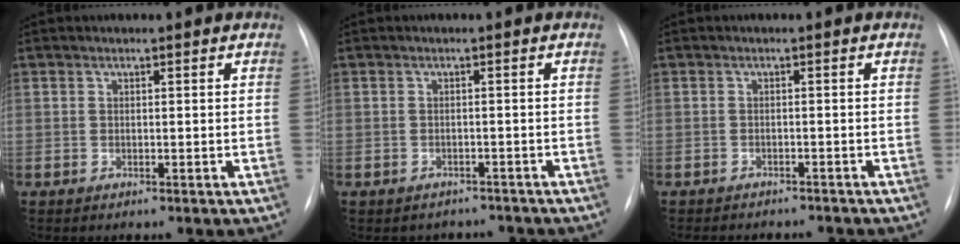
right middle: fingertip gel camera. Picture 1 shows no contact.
{"total": 4.5, "force": [-4.0, 2.1, -0.2], "torque": [0.005, 0.014, -0.045]}
{"total": 8.5, "force": [-7.7, 2.6, 2.5], "torque": [-0.036, 0.001, -0.090]}